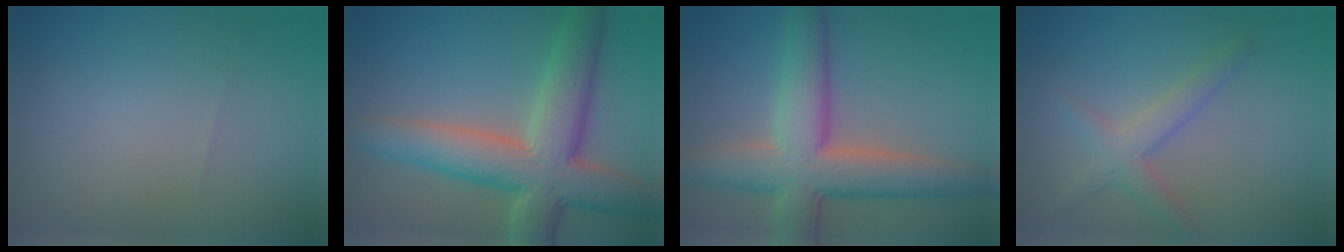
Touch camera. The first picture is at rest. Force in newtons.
{"total": 9.1, "press": 9.1, "slide": 0.6}
{"total": 8.6, "press": 8.6, "slide": 0.5}
{"total": 2.6, "press": 2.6, "slide": 0.1}